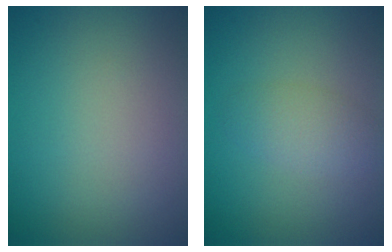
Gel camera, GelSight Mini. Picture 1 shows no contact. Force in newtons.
{"total": 2.2, "press": 2.2, "slide": 0.1}